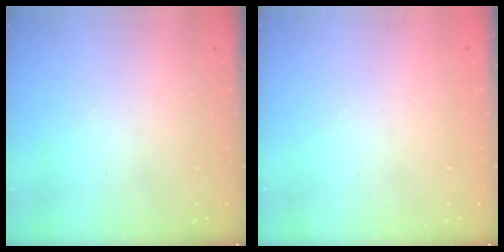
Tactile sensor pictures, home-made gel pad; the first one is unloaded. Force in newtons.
{"total": 0.0}